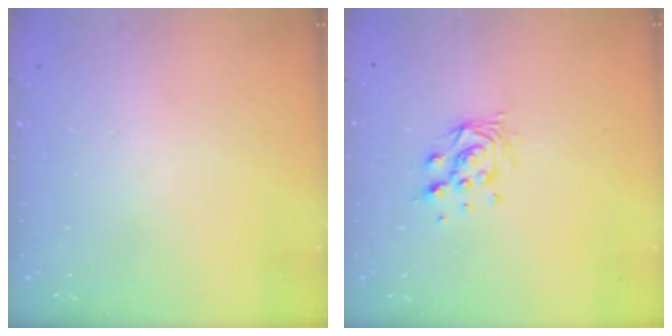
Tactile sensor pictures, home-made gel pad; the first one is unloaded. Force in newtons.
{"total": 8.2, "press": 8.2, "slide": 0.6}